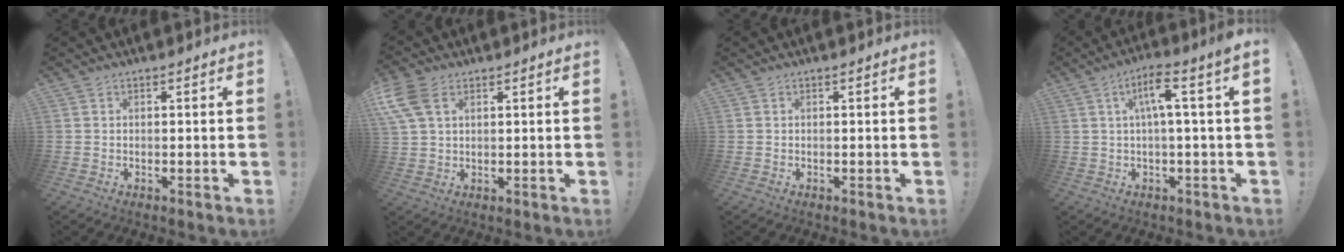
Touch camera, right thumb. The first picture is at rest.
{"total": 8.3, "force": [3.7, 4.9, 5.6], "torque": [-0.113, -0.011, 0.074]}
{"total": 0.0}
{"total": 7.2, "force": [1.3, 0.3, 7.1], "torque": [-0.118, -0.002, 0.013]}